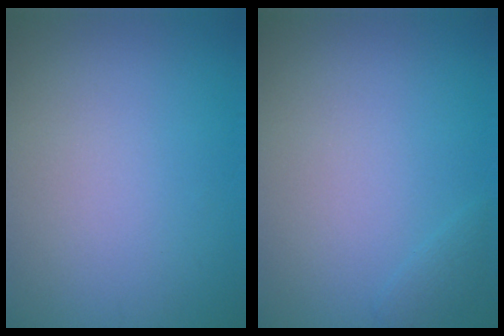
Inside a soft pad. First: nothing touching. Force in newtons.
{"total": 0.7, "press": 0.7, "slide": 0.0}